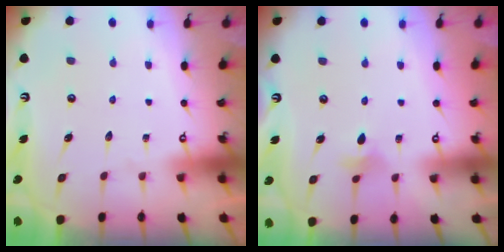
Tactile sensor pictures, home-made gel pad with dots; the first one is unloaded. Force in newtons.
{"total": 4.6, "press": 4.5, "slide": 1.0}